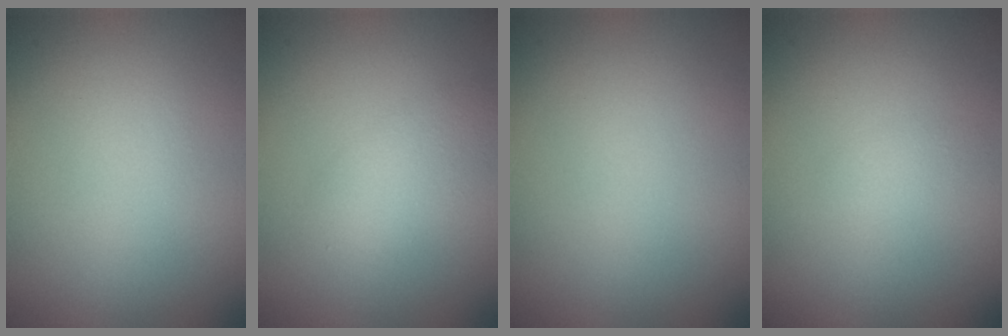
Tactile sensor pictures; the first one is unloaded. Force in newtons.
{"total": 2.4, "press": 2.4, "slide": 0.2}
{"total": 0.0}
{"total": 0.8, "press": 0.8, "slide": 0.1}